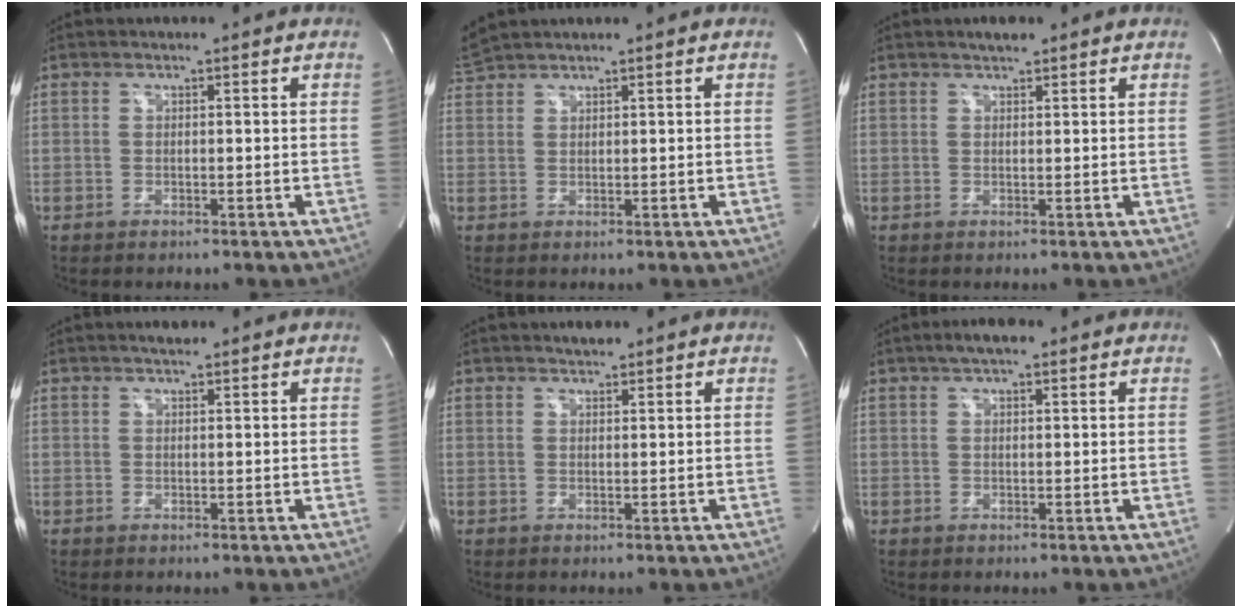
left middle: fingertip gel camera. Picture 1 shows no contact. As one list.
[{"total": 3.0, "force": [2.9, -0.3, 0.5], "torque": [-0.019, 0.023, 0.064]}, {"total": 1.7, "force": [1.4, 0.5, 0.8], "torque": [-0.021, 0.005, 0.025]}, {"total": 1.1, "force": [0.9, 0.2, 0.5], "torque": [-0.017, 0.004, 0.017]}, {"total": 1.3, "force": [1.2, 0.3, 0.4], "torque": [-0.015, 0.003, 0.021]}, {"total": 3.4, "force": [2.2, 1.2, 2.4], "torque": [-0.043, 0.016, 0.035]}]